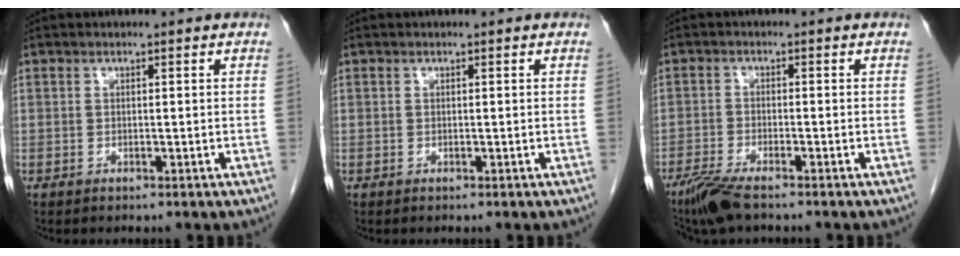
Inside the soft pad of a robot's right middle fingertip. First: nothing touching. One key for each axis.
{"total": 0.0}
{"total": 5.2, "fx": -4.1, "fy": 0.7, "fz": 3.1, "tx": -0.065, "ty": -0.013, "tz": -0.079}